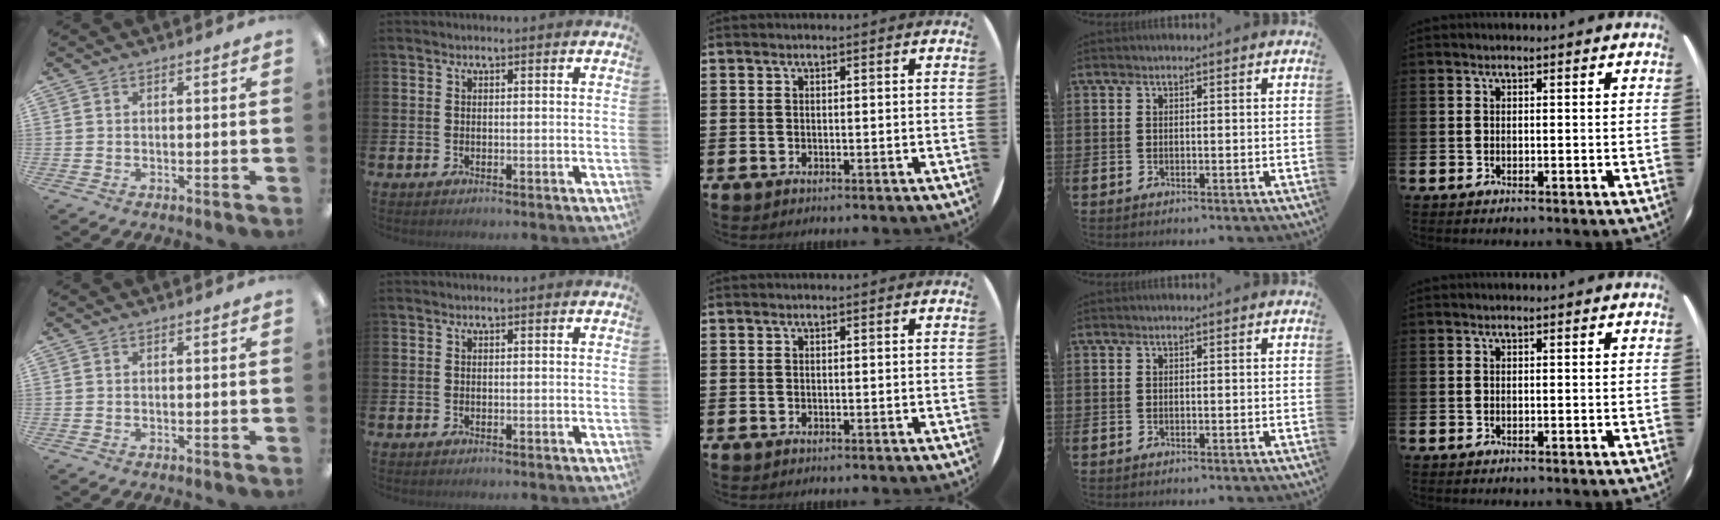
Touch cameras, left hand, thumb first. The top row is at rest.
{}